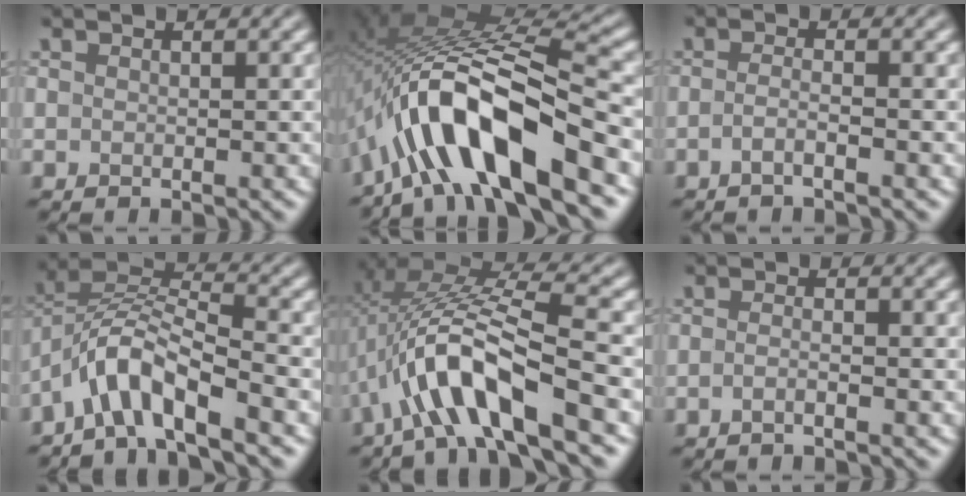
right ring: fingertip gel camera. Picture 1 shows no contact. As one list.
[{"total": 11.5, "force": [-6.0, 3.1, 9.3], "torque": [-0.158, 0.020, -0.112]}, {"total": 1.1, "force": [-0.7, -0.1, 0.9], "torque": [-0.024, 0.002, -0.018]}, {"total": 6.3, "force": [-4.0, 1.4, 4.6], "torque": [-0.086, 0.015, -0.087]}, {"total": 9.3, "force": [-2.9, 2.6, 8.4], "torque": [-0.164, 0.020, -0.058]}, {"total": 0.8, "force": [-0.5, -0.2, 0.6], "torque": [-0.018, 0.001, -0.012]}]